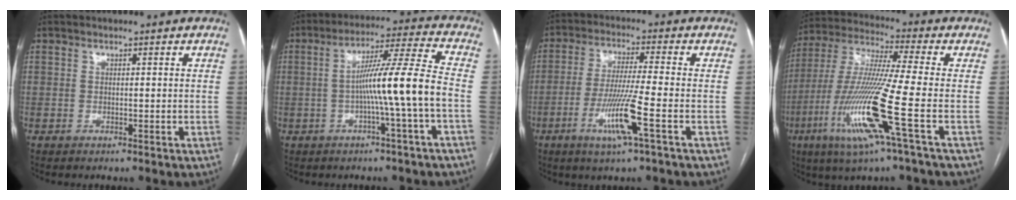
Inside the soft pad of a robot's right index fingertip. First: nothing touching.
{"total": 10.9, "force": [-2.2, -1.6, 10.6], "torque": [-0.178, 0.015, -0.037]}
{"total": 9.2, "force": [-3.6, -0.9, 8.4], "torque": [-0.165, -0.016, -0.070]}
{"total": 16.4, "force": [-5.9, -0.9, 15.2], "torque": [-0.322, -0.022, -0.118]}